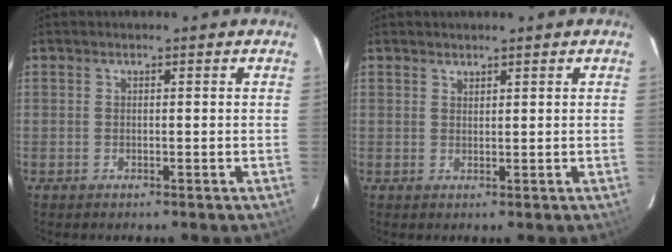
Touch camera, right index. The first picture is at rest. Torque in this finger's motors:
{"motor_torque": [-0.07, -0.01, -0.01, 0.00]}